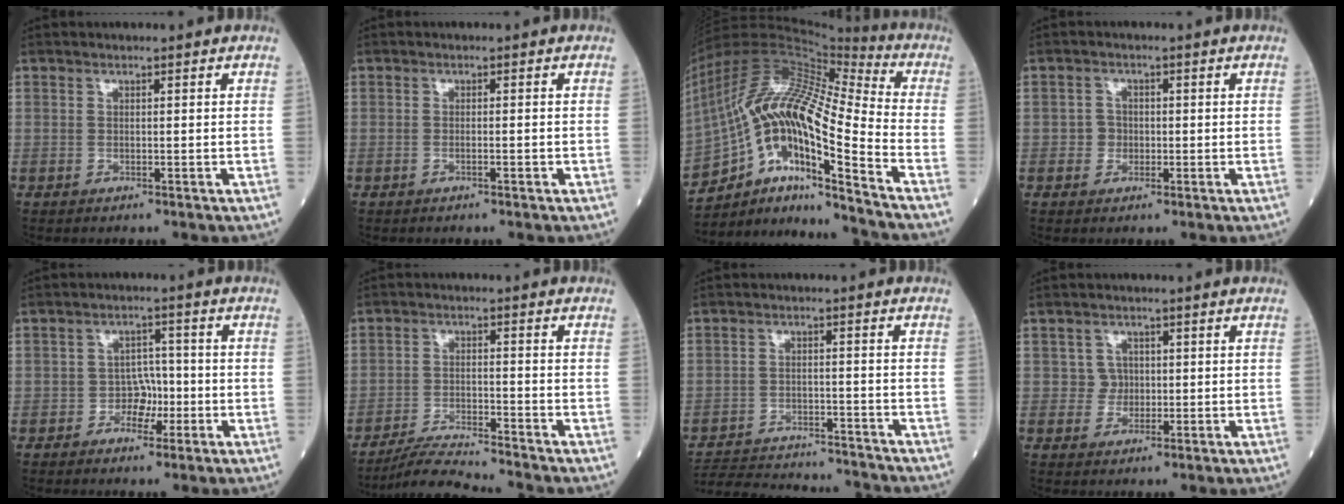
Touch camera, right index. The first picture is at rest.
{"total": 0.9, "force": [-0.5, 0.0, 0.8], "torque": [-0.016, 0.001, -0.007]}
{"total": 21.1, "force": [-11.1, 3.1, 17.7], "torque": [-0.339, 0.010, -0.193]}
{"total": 1.9, "force": [-0.4, 1.8, 0.5], "torque": [-0.001, 0.007, -0.009]}
{"total": 3.6, "force": [-1.4, 2.6, 2.0], "torque": [-0.022, 0.011, -0.027]}
{"total": 6.4, "force": [-6.1, -1.7, 1.1], "torque": [-0.025, -0.018, -0.112]}
{"total": 16.1, "force": [-15.5, 1.5, 4.1], "torque": [-0.084, -0.002, -0.223]}
{"total": 2.2, "force": [0.2, 2.2, 0.1], "torque": [0.006, 0.005, 0.001]}